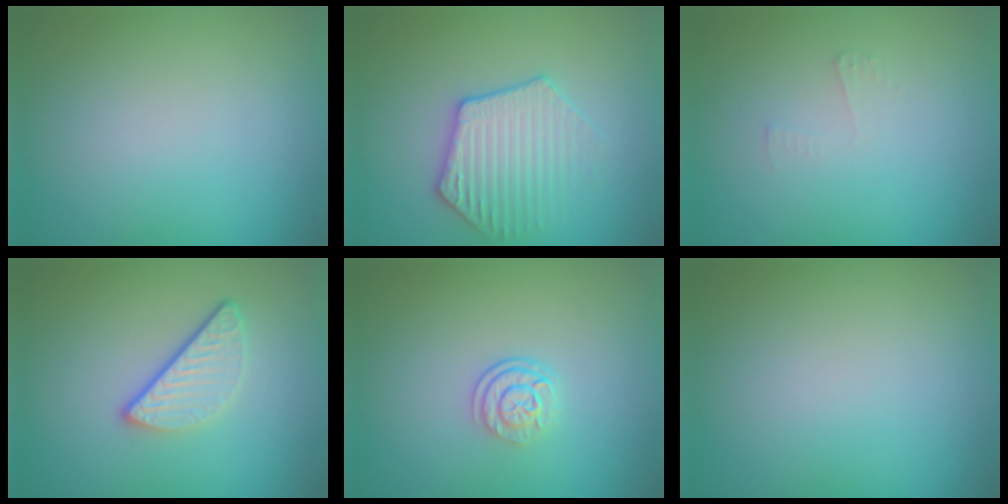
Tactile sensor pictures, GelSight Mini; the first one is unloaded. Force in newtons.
{"total": 3.6, "press": 3.5, "slide": 0.7}
{"total": 0.7, "press": 0.7, "slide": 0.1}
{"total": 3.2, "press": 2.5, "slide": 2.1}
{"total": 2.4, "press": 1.8, "slide": 1.7}
{"total": 0.0}